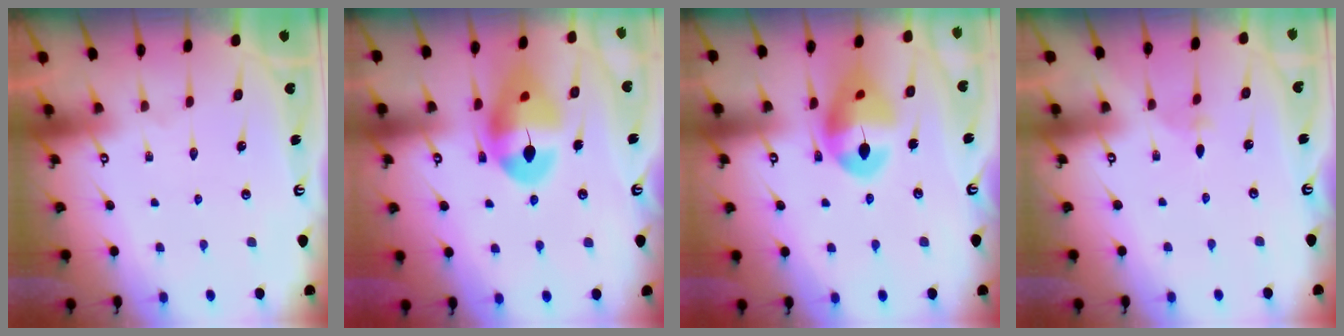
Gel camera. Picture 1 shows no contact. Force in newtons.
{"total": 13.3, "press": 13.2, "slide": 1.6}
{"total": 14.3, "press": 14.2, "slide": 1.7}
{"total": 2.0, "press": 1.9, "slide": 0.5}